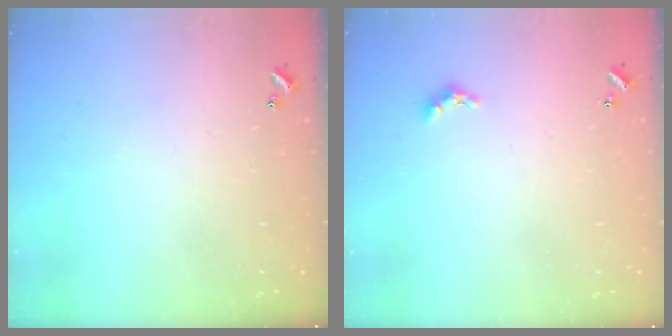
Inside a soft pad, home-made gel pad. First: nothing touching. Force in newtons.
{"total": 1.5, "press": 1.4, "slide": 0.4}